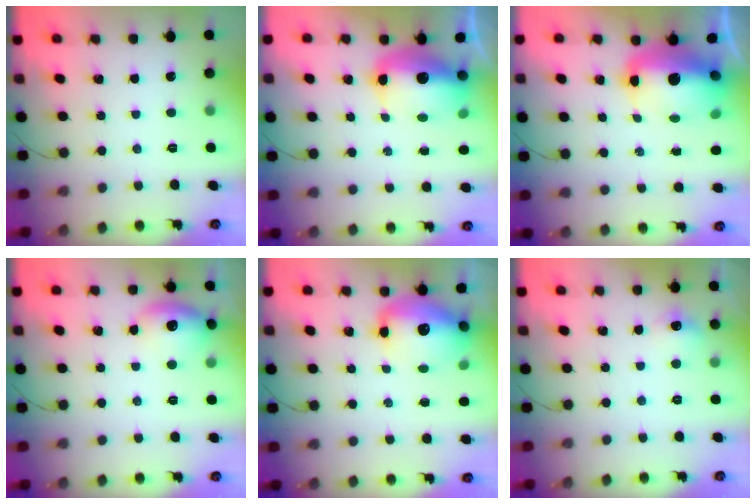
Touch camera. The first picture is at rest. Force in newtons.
{"total": 11.1, "press": 10.8, "slide": 2.6}
{"total": 15.6, "press": 14.8, "slide": 4.9}
{"total": 10.7, "press": 10.6, "slide": 1.5}
{"total": 13.2, "press": 12.8, "slide": 3.2}
{"total": 6.0, "press": 5.9, "slide": 1.2}